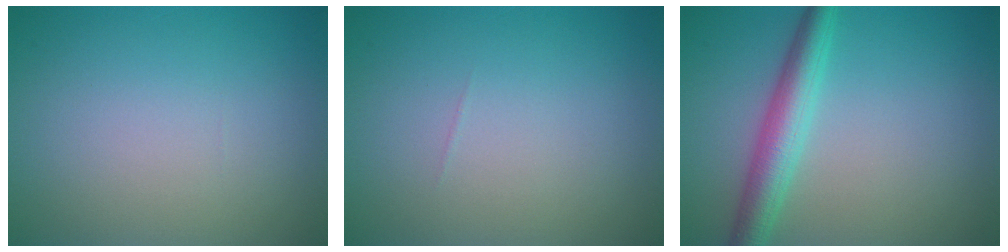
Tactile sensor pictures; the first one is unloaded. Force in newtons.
{"total": 0.0}
{"total": 4.1, "press": 4.1, "slide": 0.0}